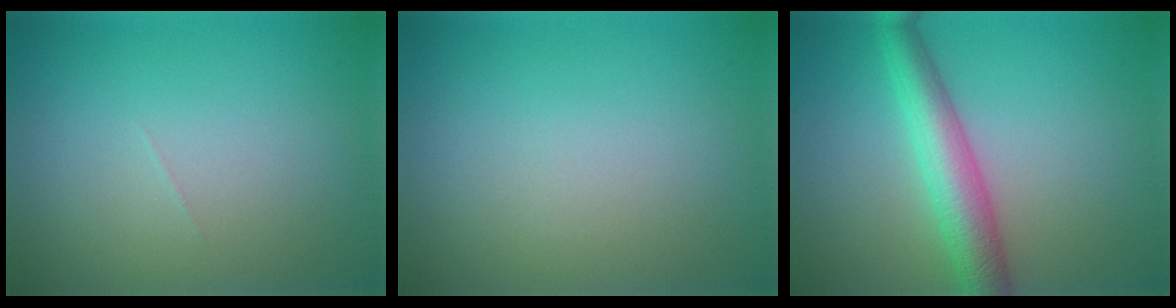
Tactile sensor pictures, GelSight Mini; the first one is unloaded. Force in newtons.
{"total": 0.0}
{"total": 5.0, "press": 5.0, "slide": 0.1}